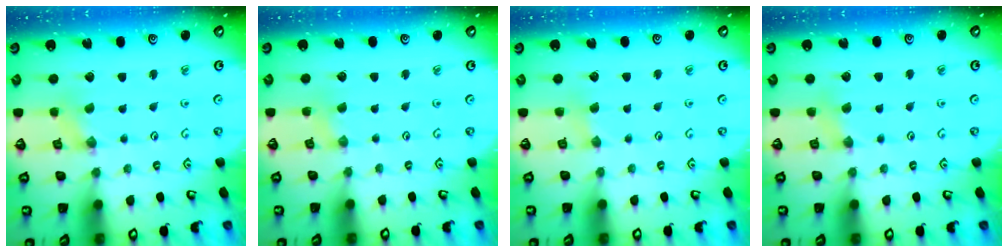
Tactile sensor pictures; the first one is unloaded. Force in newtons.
{"total": 1.0, "press": 1.0, "slide": 0.2}
{"total": 2.2, "press": 2.2, "slide": 0.4}
{"total": 2.7, "press": 2.7, "slide": 0.4}